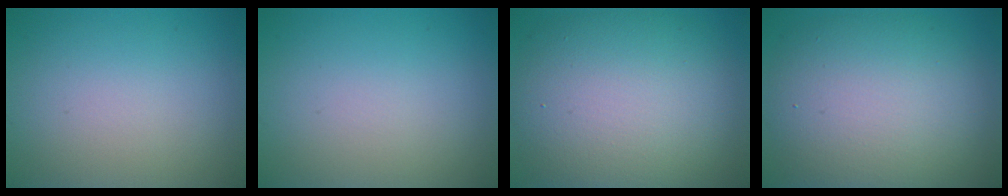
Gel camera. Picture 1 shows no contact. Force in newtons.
{"total": 0.0}
{"total": 11.8, "press": 11.8, "slide": 0.5}
{"total": 10.3, "press": 10.3, "slide": 0.4}